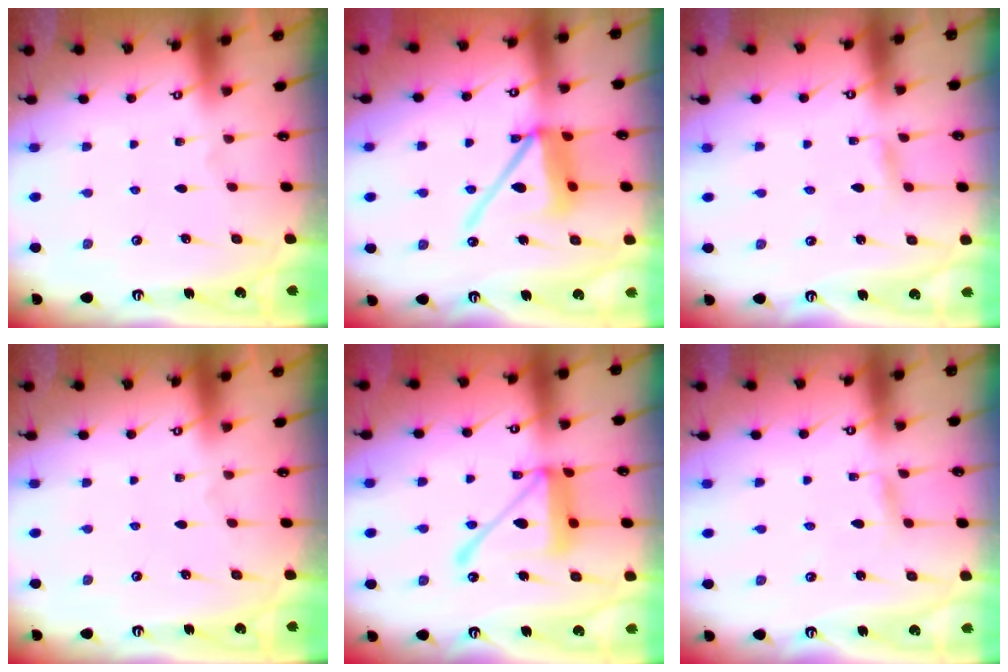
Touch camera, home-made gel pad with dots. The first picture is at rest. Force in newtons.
{"total": 13.6, "press": 13.5, "slide": 1.9}
{"total": 2.2, "press": 2.2, "slide": 0.2}
{"total": 0.0}
{"total": 15.2, "press": 15.1, "slide": 1.5}
{"total": 2.2, "press": 2.2, "slide": 0.2}